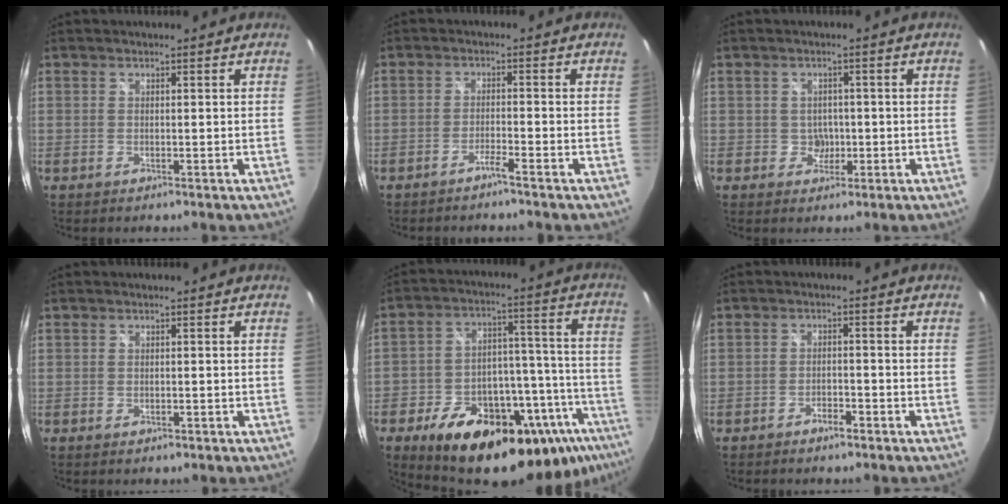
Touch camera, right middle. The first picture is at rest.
{"total": 2.0, "force": [-1.8, -0.4, 0.8], "torque": [-0.029, 0.002, -0.034]}
{"total": 2.6, "force": [-0.4, 2.5, 0.4], "torque": [-0.005, 0.004, -0.003]}
{"total": 0.8, "force": [-0.4, 0.6, 0.4], "torque": [-0.006, -0.004, -0.009]}
{"total": 29.8, "force": [-19.8, 12.8, 18.2], "torque": [-0.270, 0.017, -0.269]}
{"total": 2.6, "force": [-2.1, 0.9, 1.2], "torque": [-0.031, 0.001, -0.034]}